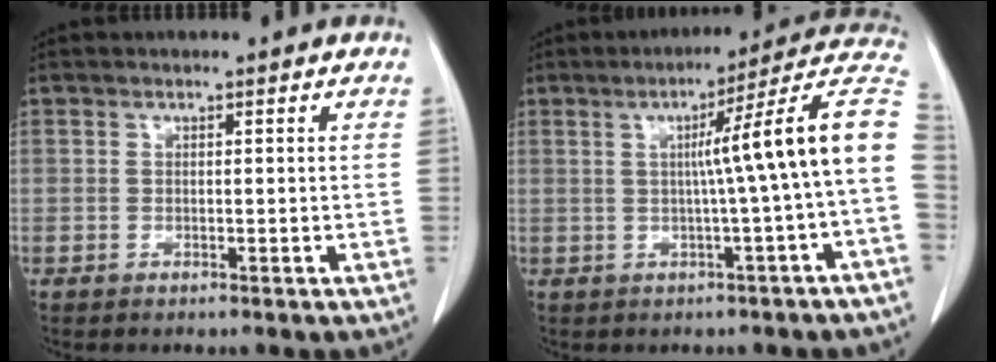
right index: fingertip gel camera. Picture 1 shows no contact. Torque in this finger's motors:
{"motor_torque": [1.41, -0.36, 0.72, 0.15]}